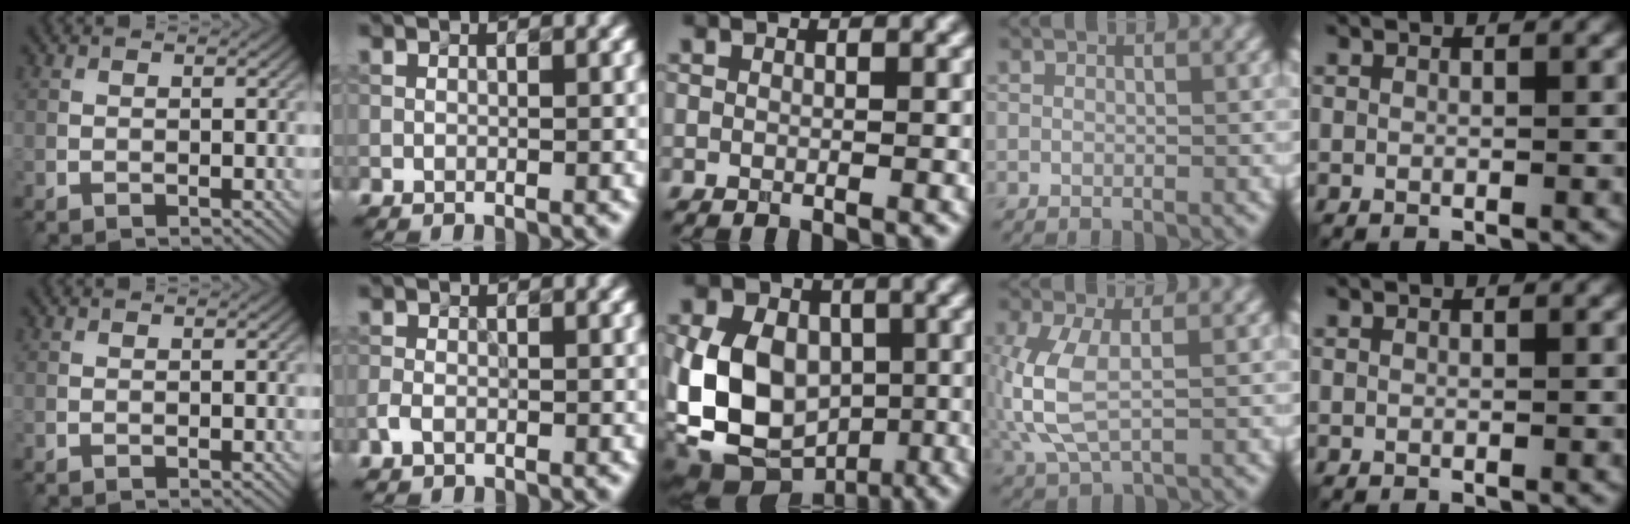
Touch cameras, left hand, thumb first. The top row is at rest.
{"index": {"total": 1.3, "force": [-0.6, 0.8, 0.8], "torque": [-0.016, 0.001, -0.014]}, "middle": {"total": 11.1, "force": [-1.8, 8.5, 6.8], "torque": [-0.130, -0.003, -0.035]}, "ring": {"total": 5.4, "force": [-0.1, 2.7, 4.7], "torque": [-0.132, -0.002, 0.001]}}